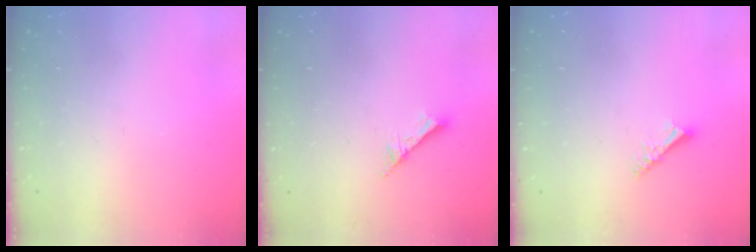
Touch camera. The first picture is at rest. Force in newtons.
{"total": 2.0, "press": 2.0, "slide": 0.1}
{"total": 4.4, "press": 4.4, "slide": 0.1}